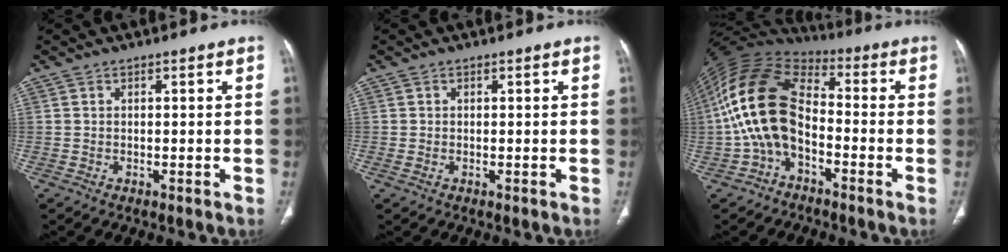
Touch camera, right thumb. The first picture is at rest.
{"total": 0.6, "force": [-0.1, 0.5, 0.4], "torque": [-0.012, -0.001, -0.001]}
{"total": 15.8, "force": [-3.1, 9.8, 12.0], "torque": [-0.232, 0.049, -0.067]}